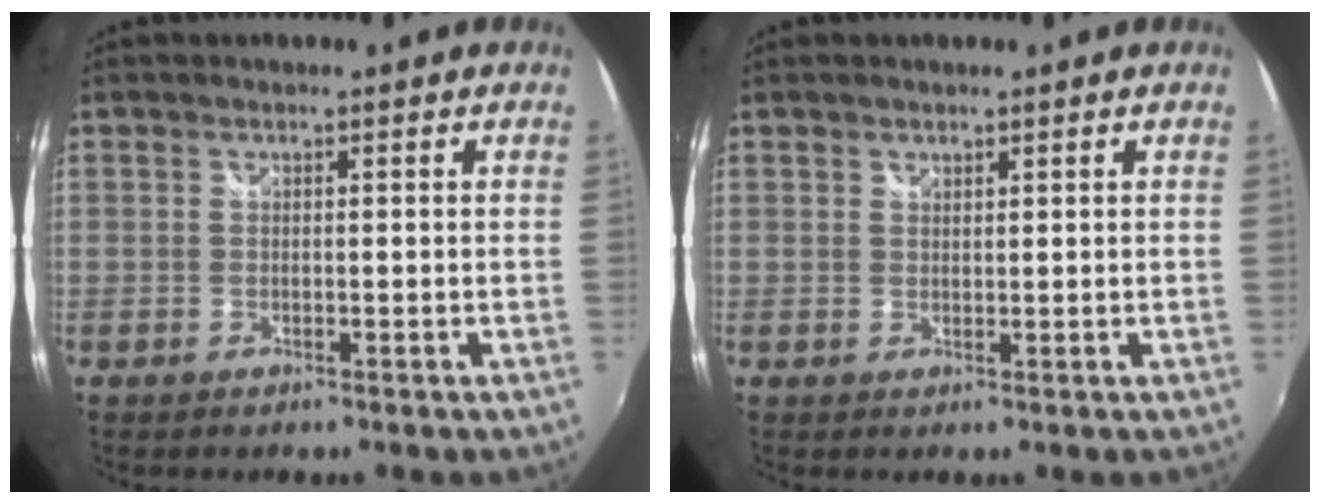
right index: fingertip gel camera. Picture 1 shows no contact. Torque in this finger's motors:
{"motor_torque": [-0.07, 0.01, -0.03, 0.00]}